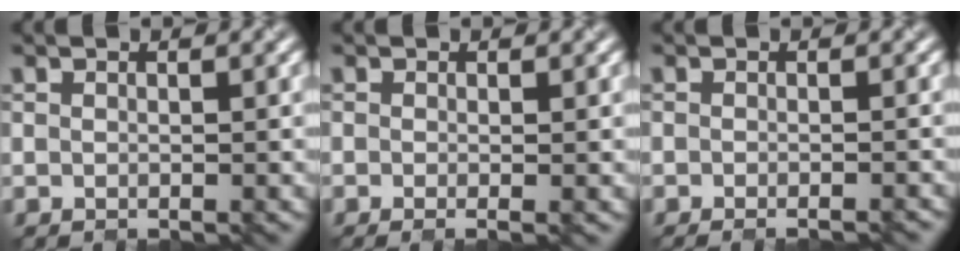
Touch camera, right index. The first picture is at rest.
{"total": 0.9, "force": [-0.2, 0.1, 0.9], "torque": [-0.014, -0.003, -0.007]}
{"total": 1.5, "force": [-1.2, 0.1, 0.8], "torque": [-0.006, -0.003, -0.017]}